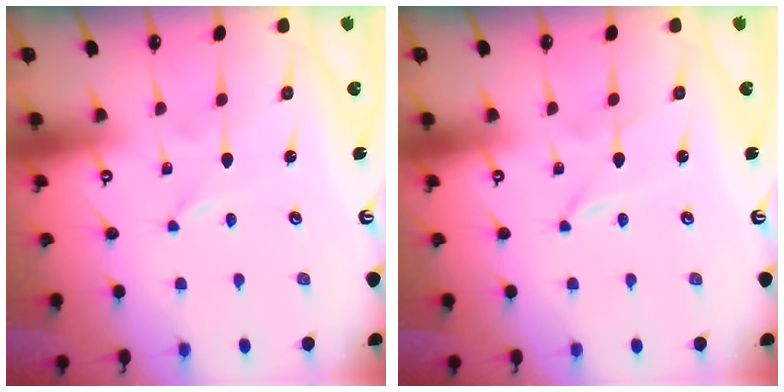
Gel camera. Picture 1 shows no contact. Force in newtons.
{"total": 0.9, "press": 0.8, "slide": 0.1}